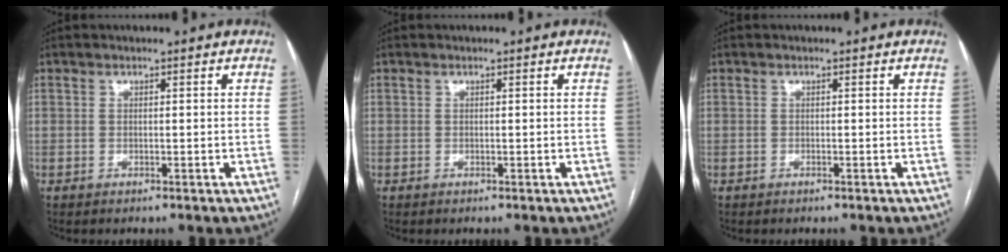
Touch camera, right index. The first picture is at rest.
{"total": 0.0}
{"total": 0.0}